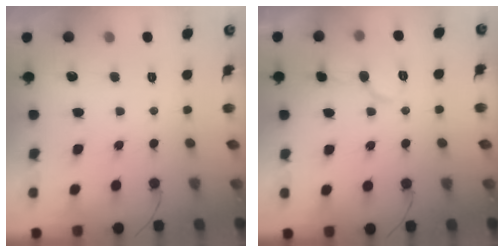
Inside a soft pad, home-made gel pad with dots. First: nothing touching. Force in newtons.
{"total": 8.0, "press": 8.0, "slide": 0.6}